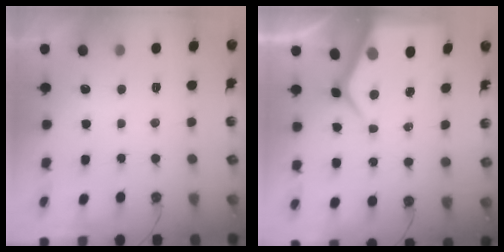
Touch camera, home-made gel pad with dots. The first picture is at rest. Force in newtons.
{"total": 9.8, "press": 9.8, "slide": 0.8}